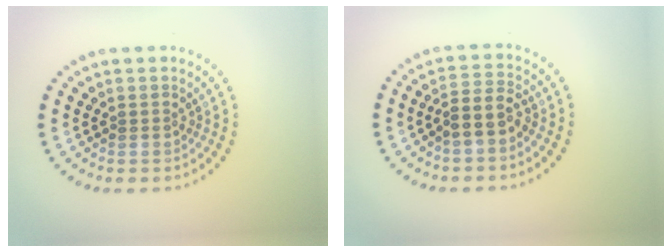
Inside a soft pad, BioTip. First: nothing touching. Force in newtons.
{"total": 2.5, "press": 2.1, "slide": 1.3}